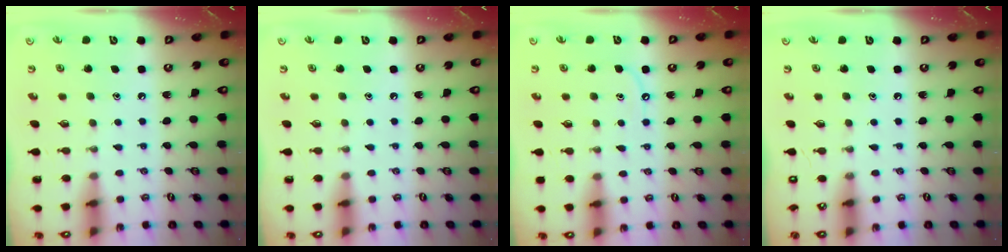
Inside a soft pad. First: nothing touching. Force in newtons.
{"total": 0.0}
{"total": 5.9, "press": 5.8, "slide": 0.7}
{"total": 0.0}